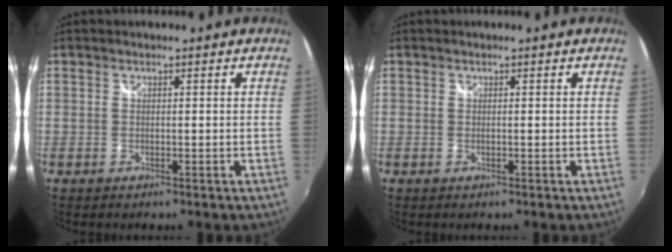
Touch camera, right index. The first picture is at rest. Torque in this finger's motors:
{"motor_torque": [-0.03, -0.03, 0.04, 0.01]}